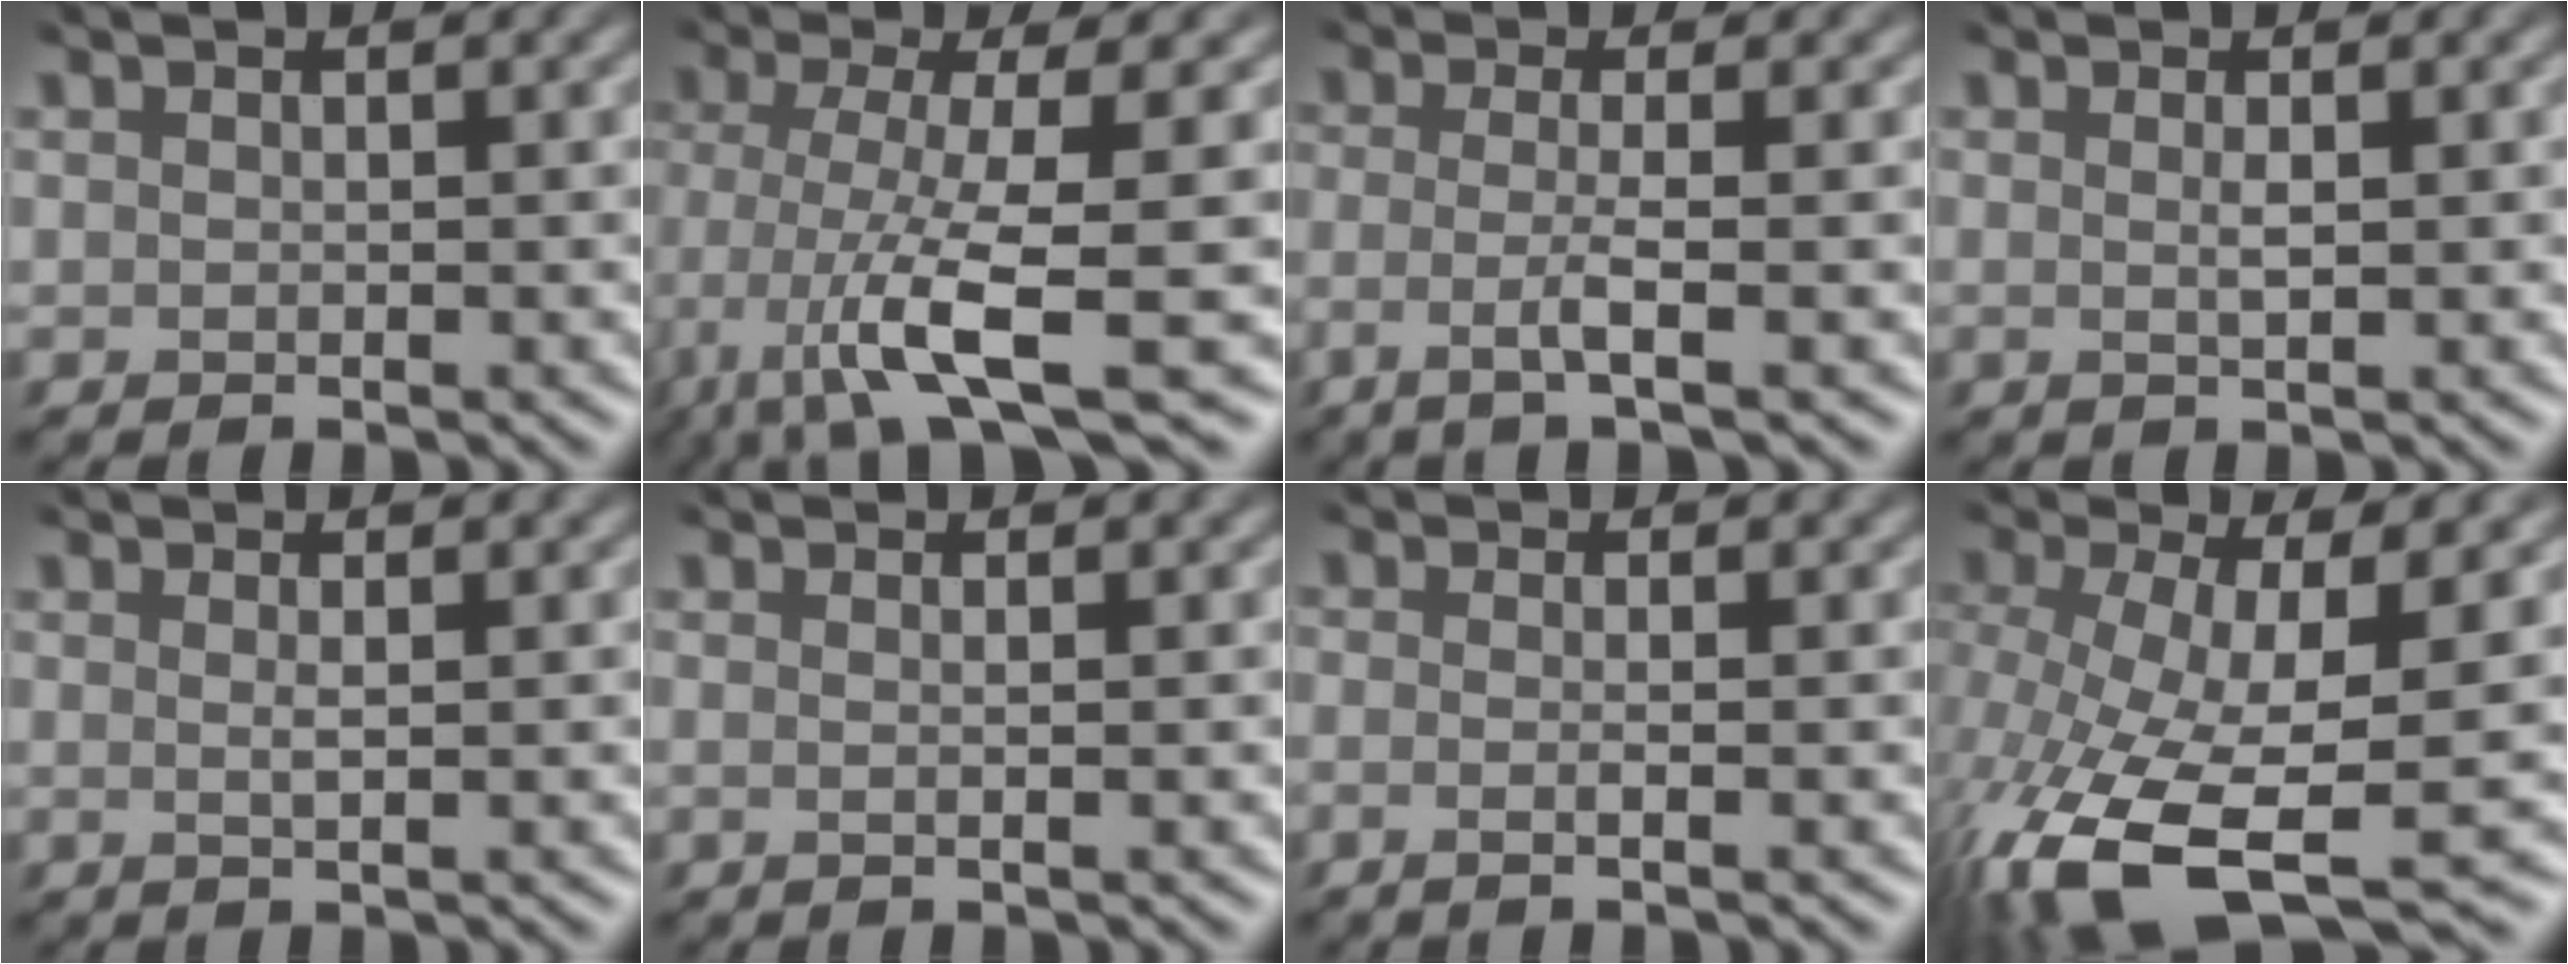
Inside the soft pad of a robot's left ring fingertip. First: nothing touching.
{"total": 8.2, "force": [-3.5, 1.5, 7.3], "torque": [-0.121, -0.015, -0.063]}
{"total": 2.9, "force": [-1.7, 0.4, 2.4], "torque": [-0.042, -0.013, -0.038]}
{"total": 1.0, "force": [0.2, 0.3, 0.9], "torque": [-0.008, 0.000, -0.009]}
{"total": 1.1, "force": [0.4, 0.4, 0.9], "torque": [-0.002, 0.002, -0.009]}
{"total": 1.3, "force": [0.5, 0.6, 1.1], "torque": [0.010, 0.005, -0.021]}
{"total": 1.2, "force": [-0.5, 0.3, 1.1], "torque": [-0.013, -0.007, -0.029]}
{"total": 12.2, "force": [-5.0, 4.4, 10.3], "torque": [-0.211, -0.040, -0.078]}